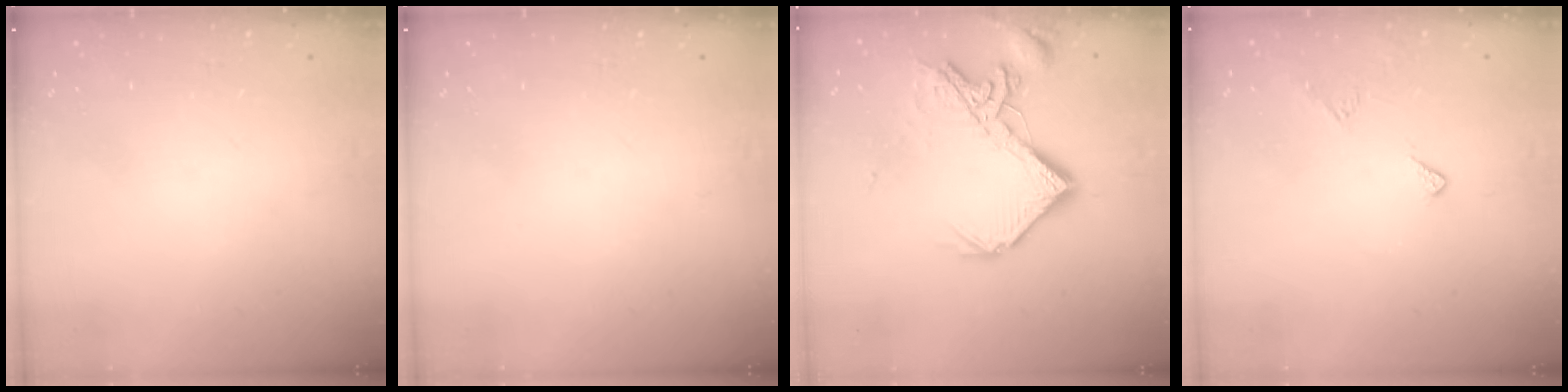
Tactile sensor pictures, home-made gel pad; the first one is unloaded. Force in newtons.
{"total": 0.0}
{"total": 15.0, "press": 14.9, "slide": 1.3}
{"total": 6.5, "press": 6.5, "slide": 0.7}